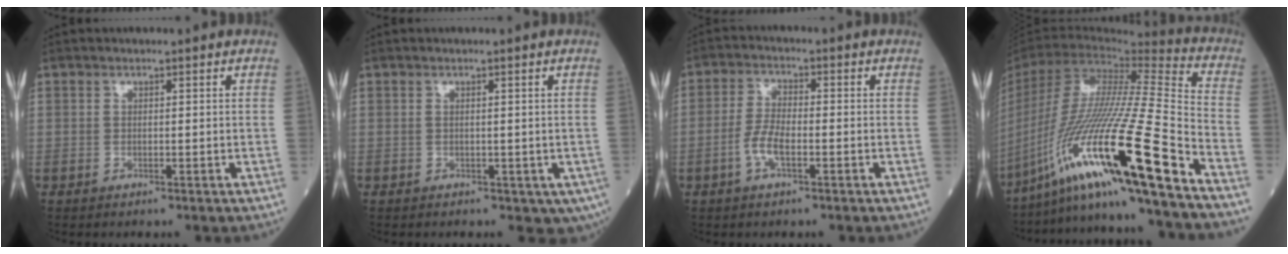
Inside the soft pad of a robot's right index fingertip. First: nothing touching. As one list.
[{"total": 3.6, "force": [-1.5, 2.4, 2.2], "torque": [-0.014, -0.003, -0.015]}, {"total": 4.7, "force": [-1.9, 1.5, 4.0], "torque": [-0.089, 0.003, -0.040]}, {"total": 28.1, "force": [-15.6, 0.2, 23.4], "torque": [-0.444, -0.047, -0.283]}]